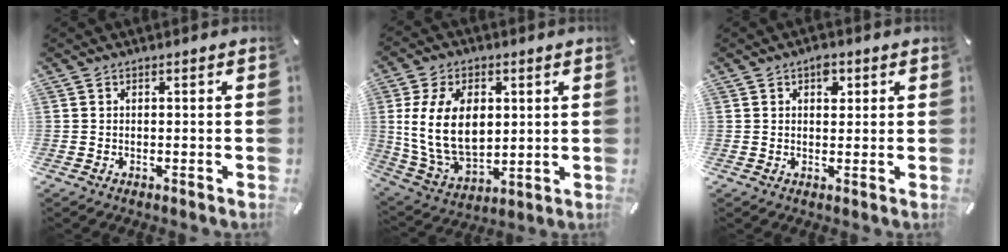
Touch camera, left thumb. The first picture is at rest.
{"total": 16.0, "force": [2.5, 10.8, 11.5], "torque": [-0.254, 0.002, 0.047]}
{"total": 2.9, "force": [1.3, 1.9, 1.7], "torque": [-0.015, -0.003, 0.017]}